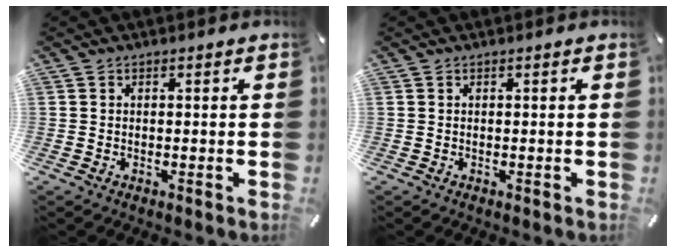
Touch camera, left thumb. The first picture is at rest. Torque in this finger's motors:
{"motor_torque": [0.00, 0.00, 0.00, 0.00, 0.00]}